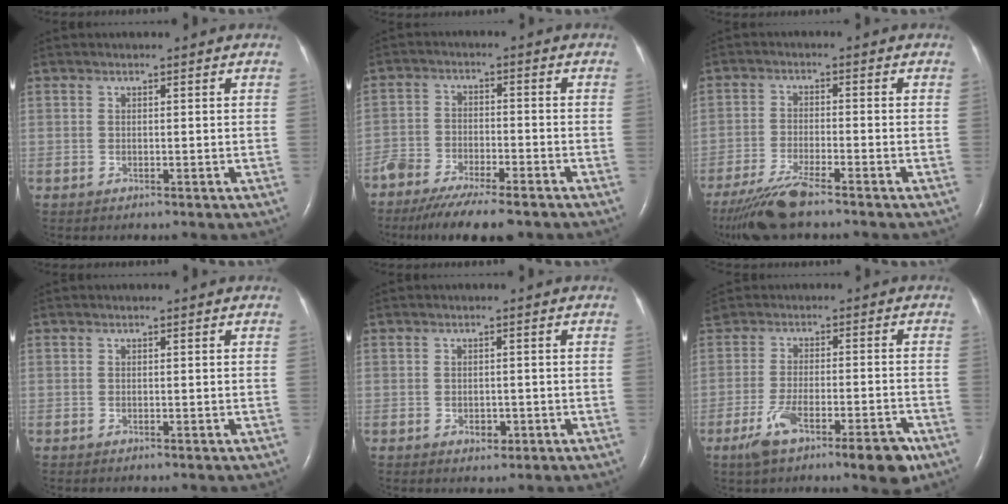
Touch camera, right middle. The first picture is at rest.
{"total": 12.3, "force": [-9.9, 2.8, 6.7], "torque": [-0.105, -0.023, -0.159]}
{"total": 8.1, "force": [-6.5, 0.2, 4.7], "torque": [-0.095, -0.027, -0.119]}
{"total": 0.0}
{"total": 1.8, "force": [-0.7, 1.2, 1.1], "torque": [-0.019, 0.000, -0.004]}
{"total": 9.9, "force": [-5.8, 2.9, 7.5], "torque": [-0.118, -0.012, -0.094]}